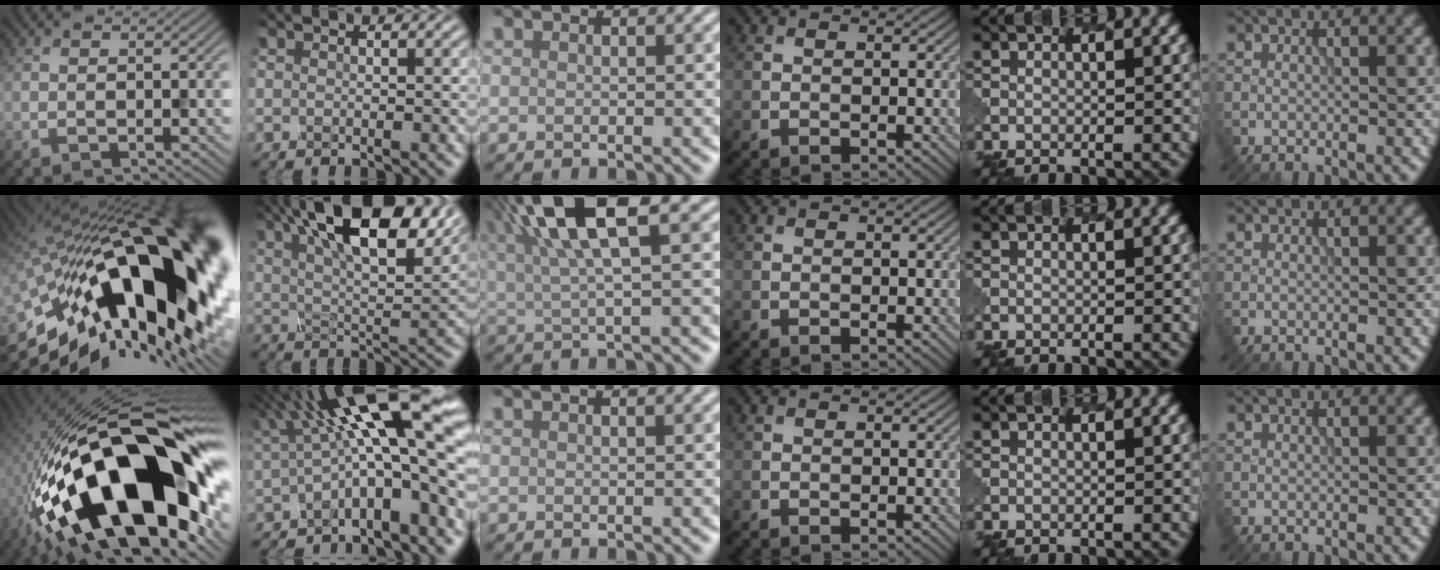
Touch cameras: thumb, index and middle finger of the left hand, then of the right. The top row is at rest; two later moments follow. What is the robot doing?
{"motion": "dispense", "object": "syringe"}